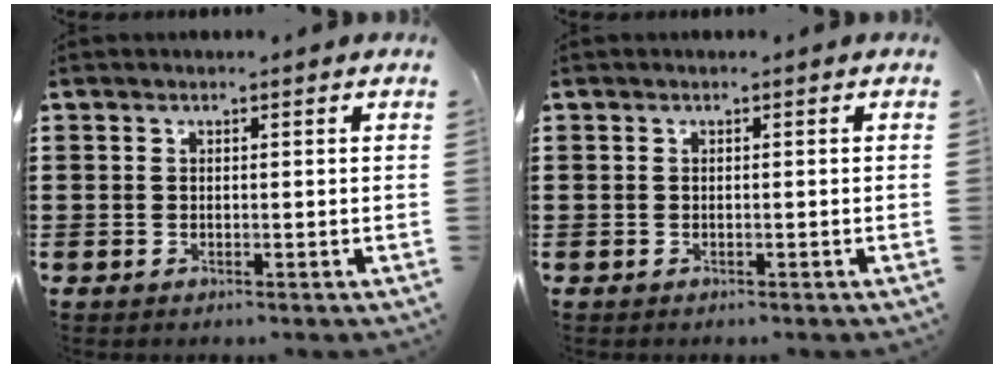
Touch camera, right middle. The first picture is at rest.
{"total": 0.0}